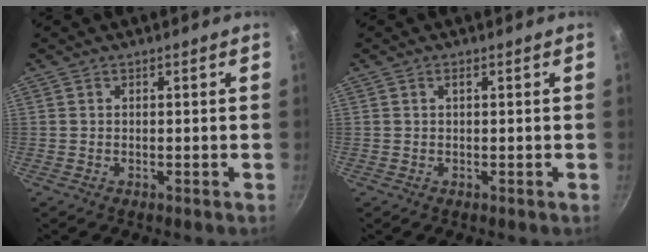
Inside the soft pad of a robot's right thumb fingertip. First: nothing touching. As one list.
[{"total": 0.7, "force": [0.3, 0.2, 0.6], "torque": [-0.011, 0.003, 0.005]}]